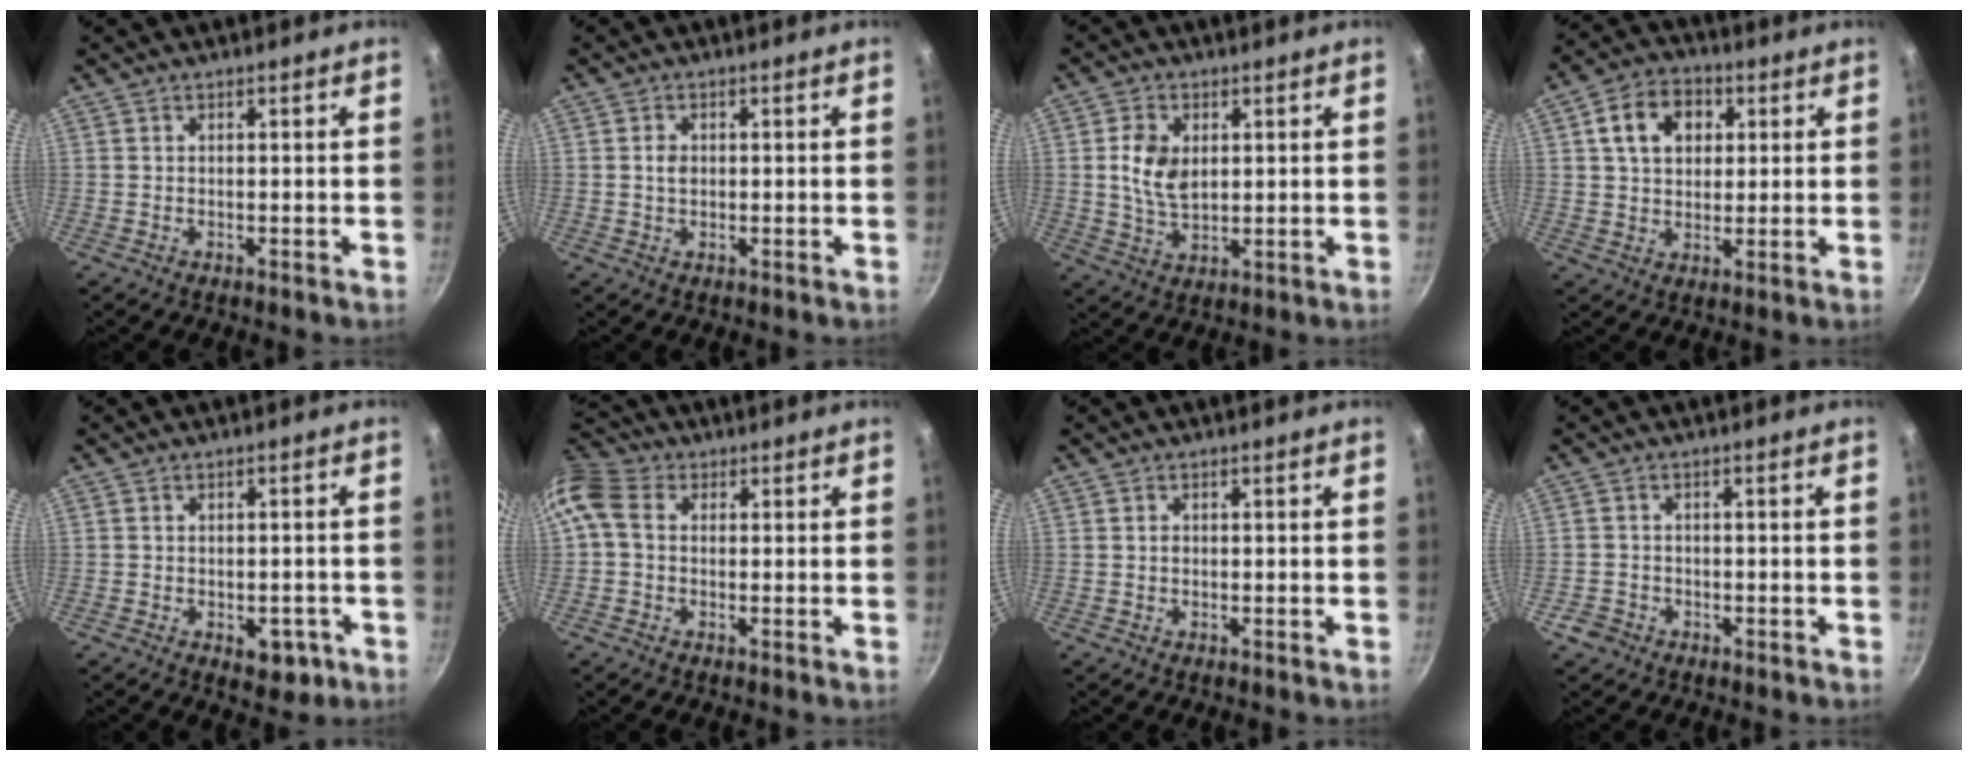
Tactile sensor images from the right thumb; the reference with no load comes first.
{"total": 2.3, "force": [0.2, 1.7, 1.5], "torque": [-0.020, 0.003, 0.001]}
{"total": 7.7, "force": [1.5, 5.0, 5.7], "torque": [-0.097, -0.010, 0.029]}
{"total": 10.4, "force": [3.1, 7.7, 6.3], "torque": [-0.083, 0.009, 0.041]}
{"total": 5.5, "force": [-2.2, 3.4, 3.6], "torque": [-0.018, 0.017, -0.018]}
{"total": 8.7, "force": [0.7, 6.8, 5.4], "torque": [-0.115, 0.024, -0.001]}
{"total": 1.0, "force": [0.0, 0.8, 0.6], "torque": [-0.008, 0.005, 0.000]}
{"total": 3.1, "force": [-1.6, 2.5, 0.9], "torque": [-0.009, 0.021, -0.025]}